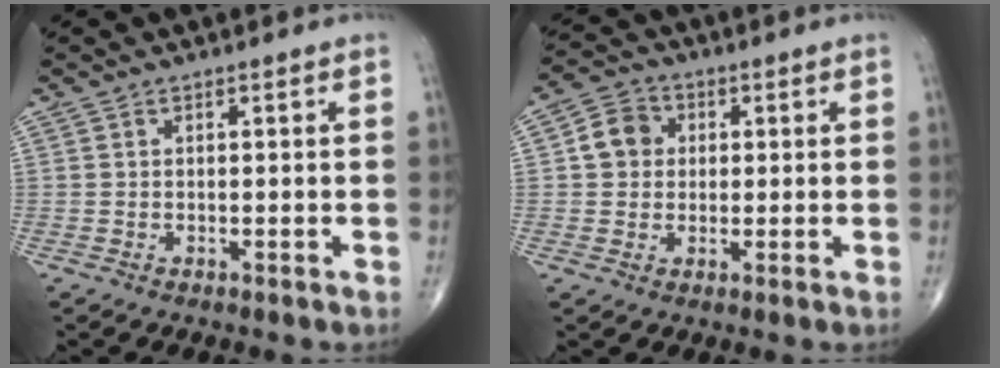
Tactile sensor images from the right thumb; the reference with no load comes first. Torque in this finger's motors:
{"motor_torque": [-0.43, 0.43, 0.01, -0.01, 0.05]}